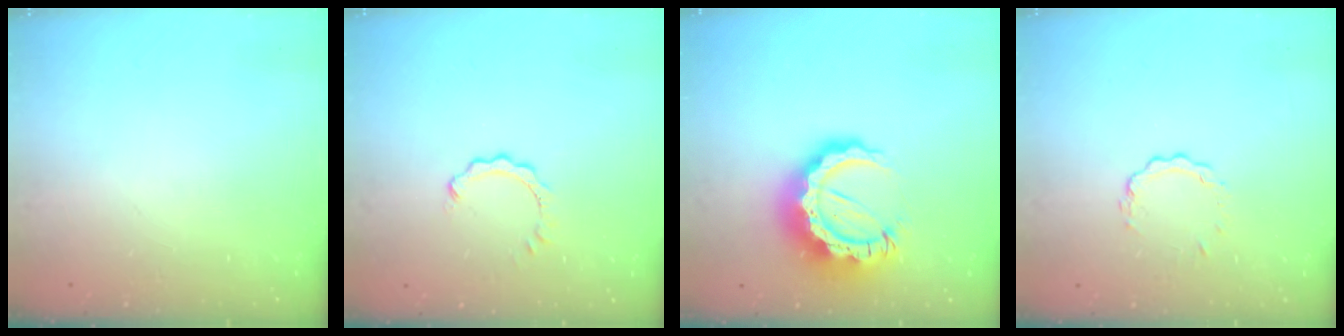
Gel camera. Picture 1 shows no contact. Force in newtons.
{"total": 1.1, "press": 1.1, "slide": 0.1}
{"total": 14.6, "press": 14.4, "slide": 1.8}
{"total": 3.7, "press": 3.7, "slide": 0.5}